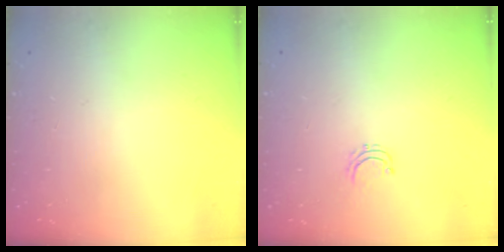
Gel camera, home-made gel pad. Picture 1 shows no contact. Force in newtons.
{"total": 3.1, "press": 3.1, "slide": 0.2}